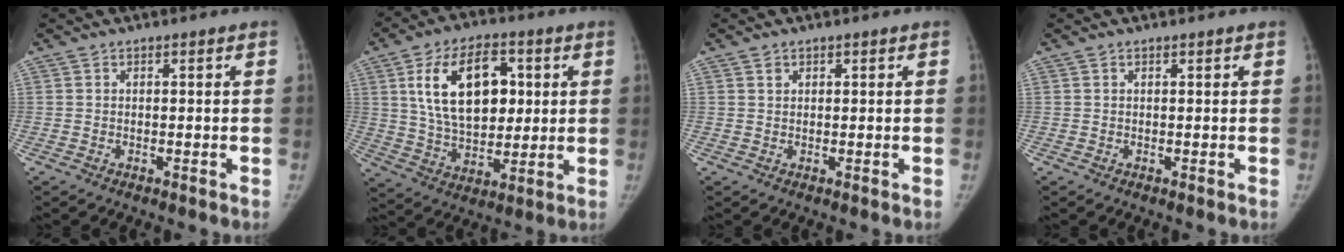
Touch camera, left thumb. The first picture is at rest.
{"total": 17.5, "force": [4.5, 10.7, 13.1], "torque": [-0.189, -0.006, 0.084]}
{"total": 0.9, "force": [0.4, 0.7, 0.2], "torque": [0.003, -0.001, 0.009]}
{"total": 0.0}